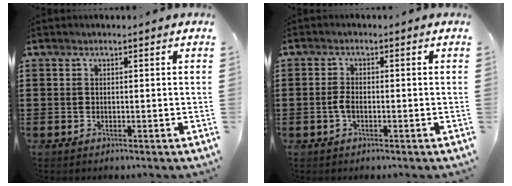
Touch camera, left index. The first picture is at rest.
{"total": 2.3, "force": [-0.6, 0.9, 2.0], "torque": [-0.054, -0.003, -0.017]}